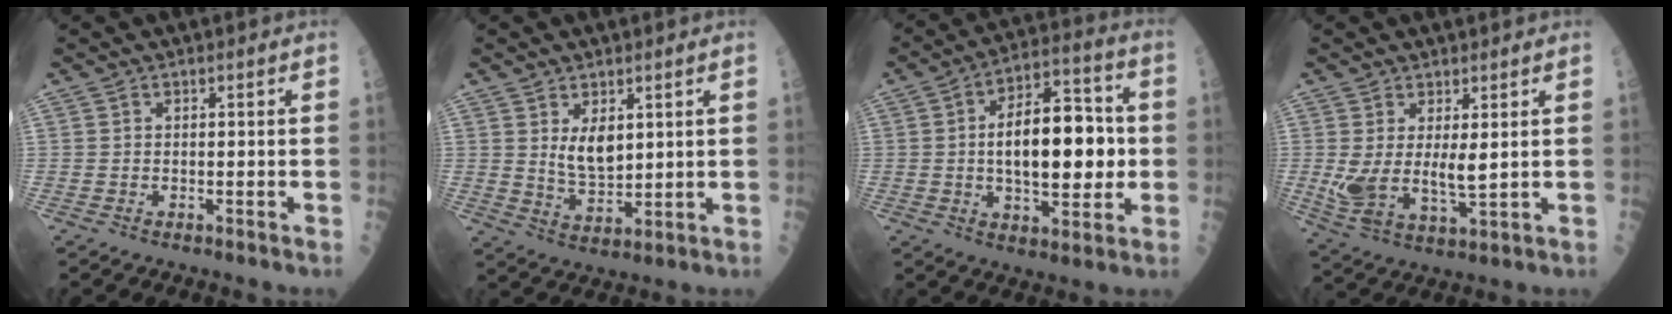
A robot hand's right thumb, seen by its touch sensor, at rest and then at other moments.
{"total": 5.9, "force": [2.1, 3.2, 4.5], "torque": [-0.062, -0.024, 0.046]}
{"total": 18.6, "force": [0.2, 8.9, 16.3], "torque": [-0.220, 0.020, 0.003]}
{"total": 8.6, "force": [1.3, 3.4, 7.8], "torque": [-0.160, -0.021, 0.037]}